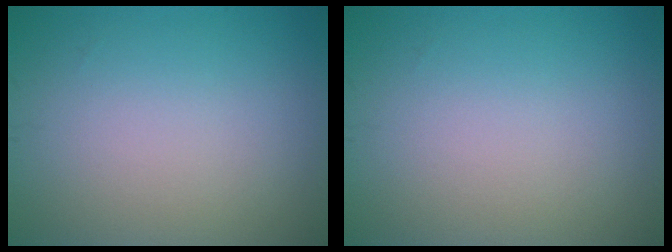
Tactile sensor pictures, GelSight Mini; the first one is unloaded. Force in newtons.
{"total": 0.0}